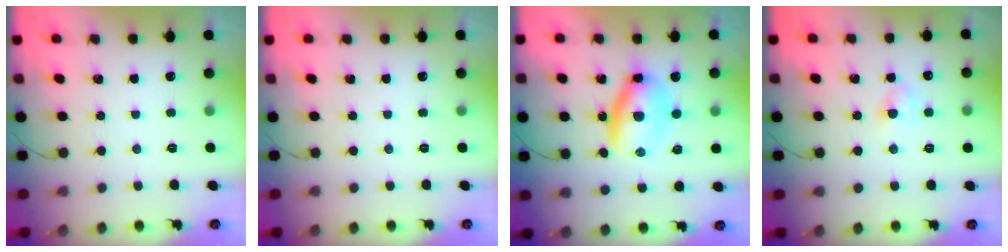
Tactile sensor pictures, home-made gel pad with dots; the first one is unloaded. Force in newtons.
{"total": 0.0}
{"total": 7.0, "press": 6.8, "slide": 1.8}
{"total": 4.3, "press": 4.1, "slide": 1.4}